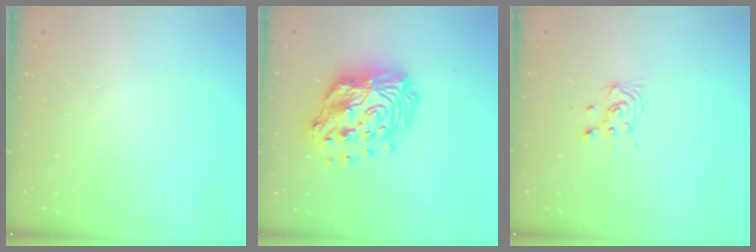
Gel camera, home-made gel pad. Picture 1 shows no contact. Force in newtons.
{"total": 20.7, "press": 20.7, "slide": 1.9}
{"total": 3.0, "press": 3.0, "slide": 0.2}